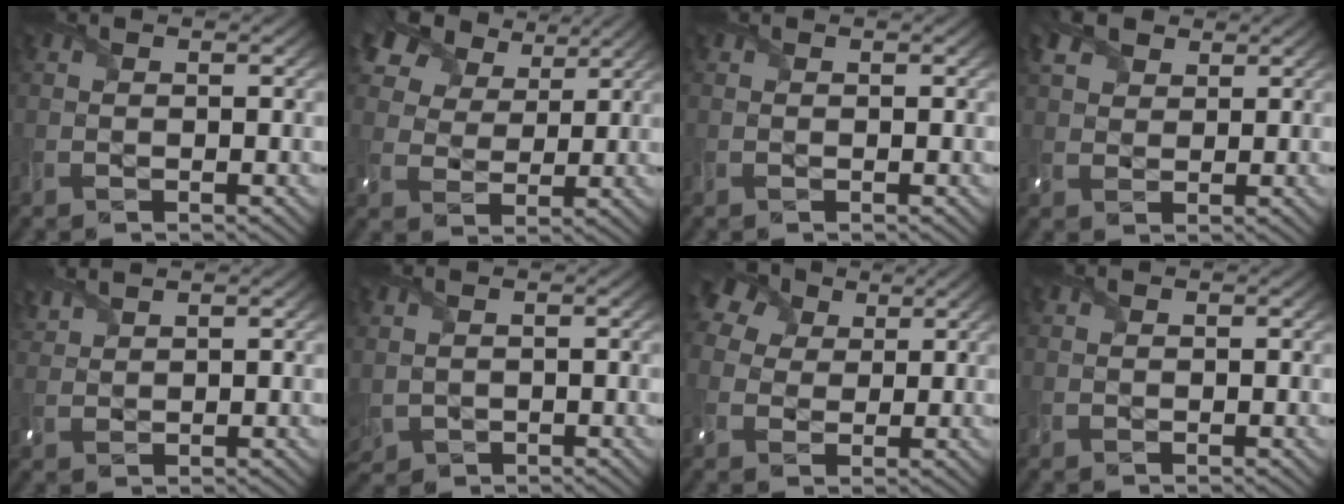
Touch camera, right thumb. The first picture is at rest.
{"total": 12.0, "force": [8.0, 7.3, 5.3], "torque": [-0.157, 0.020, 0.141]}
{"total": 0.0}
{"total": 4.8, "force": [2.8, 3.1, 2.4], "torque": [-0.061, 0.010, 0.053]}
{"total": 2.8, "force": [2.6, 0.4, 0.9], "torque": [-0.028, 0.008, 0.057]}
{"total": 3.2, "force": [-0.4, 2.4, 2.0], "torque": [-0.066, -0.014, -0.003]}
{"total": 7.5, "force": [3.4, 5.5, 3.8], "torque": [-0.114, 0.019, 0.060]}
{"total": 0.0}